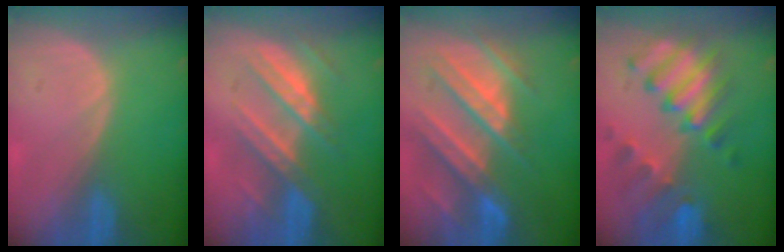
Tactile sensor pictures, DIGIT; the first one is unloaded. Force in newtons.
{"total": 7.4, "press": 7.3, "slide": 1.0}
{"total": 11.3, "press": 9.9, "slide": 5.3}
{"total": 10.1, "press": 8.8, "slide": 4.8}